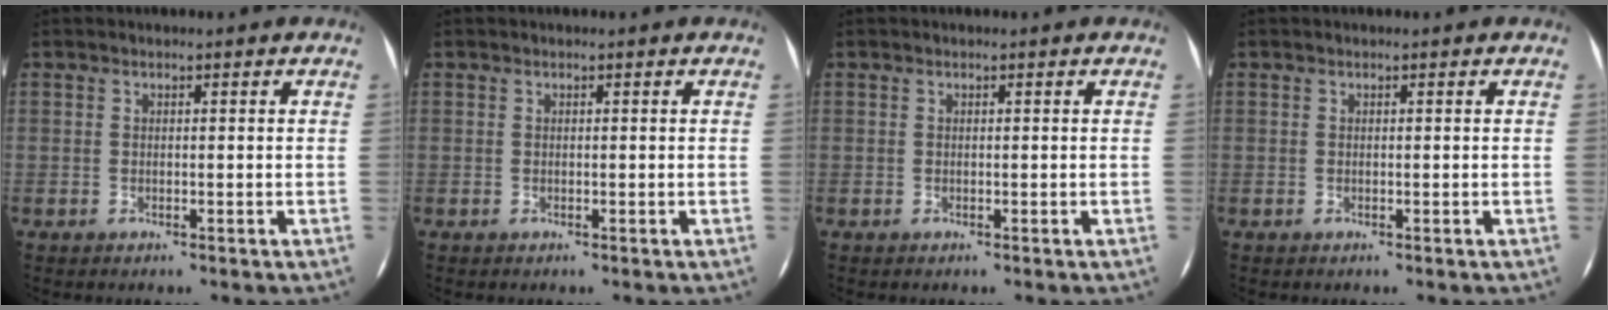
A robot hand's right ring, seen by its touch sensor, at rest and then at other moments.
{"total": 0.0}
{"total": 0.0}
{"total": 0.0}